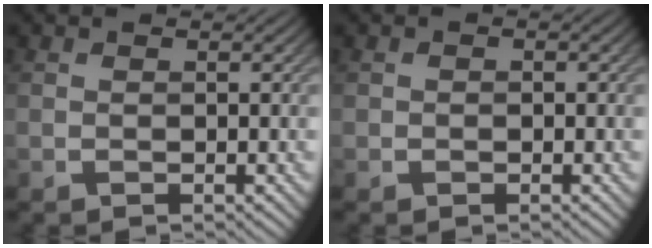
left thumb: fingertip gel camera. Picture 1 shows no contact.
{"total": 0.6, "force": [-0.2, 0.5, 0.1], "torque": [0.000, -0.004, -0.005]}